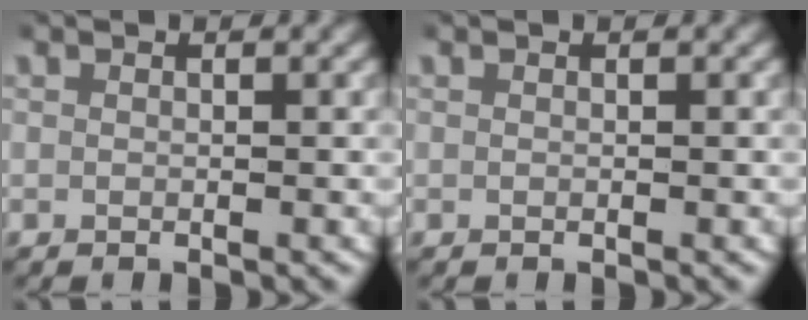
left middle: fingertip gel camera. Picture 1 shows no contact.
{"total": 0.0}